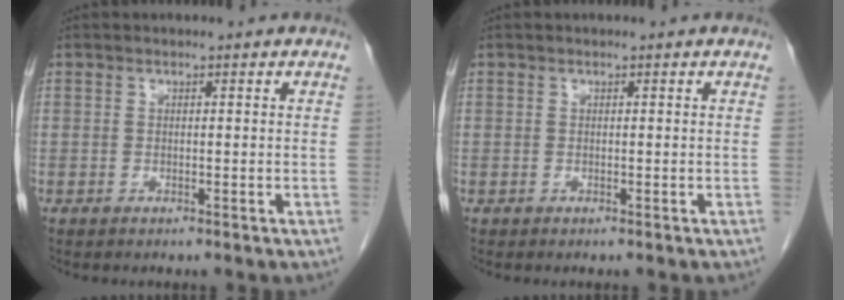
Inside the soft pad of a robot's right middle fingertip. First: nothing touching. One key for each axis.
{"total": 0.0}